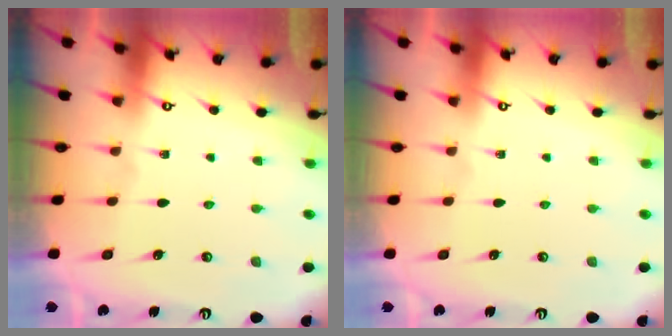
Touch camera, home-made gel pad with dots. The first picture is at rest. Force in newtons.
{"total": 0.0}